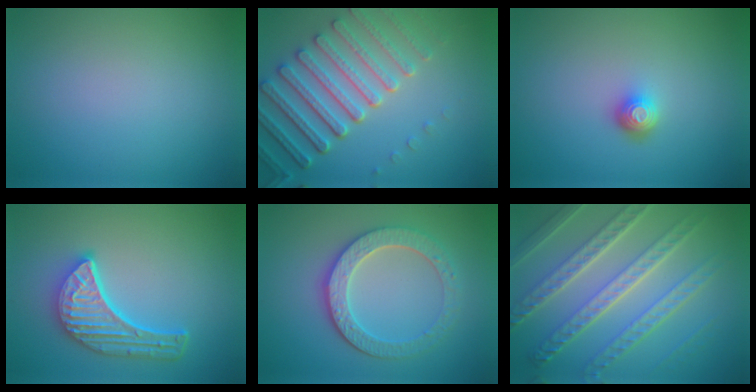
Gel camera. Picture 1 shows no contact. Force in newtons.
{"total": 7.3, "press": 5.6, "slide": 4.8}
{"total": 1.9, "press": 1.4, "slide": 1.3}
{"total": 6.1, "press": 4.5, "slide": 4.1}
{"total": 4.6, "press": 4.1, "slide": 2.1}
{"total": 8.7, "press": 6.2, "slide": 6.0}